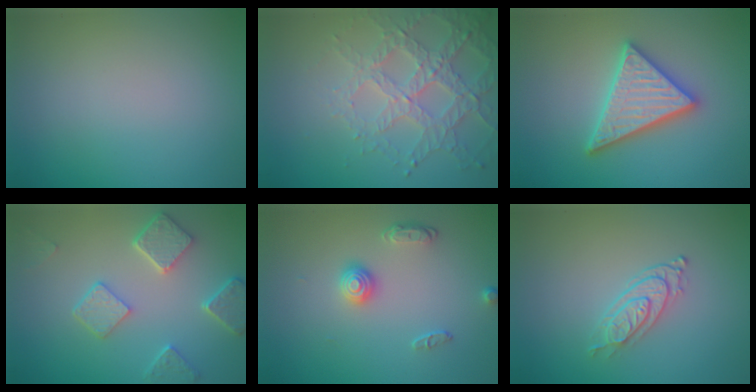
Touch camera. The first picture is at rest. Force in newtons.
{"total": 4.5, "press": 4.0, "slide": 2.0}
{"total": 4.9, "press": 4.8, "slide": 0.7}
{"total": 4.9, "press": 4.0, "slide": 2.9}
{"total": 2.1, "press": 1.6, "slide": 1.4}
{"total": 2.5, "press": 2.0, "slide": 1.5}